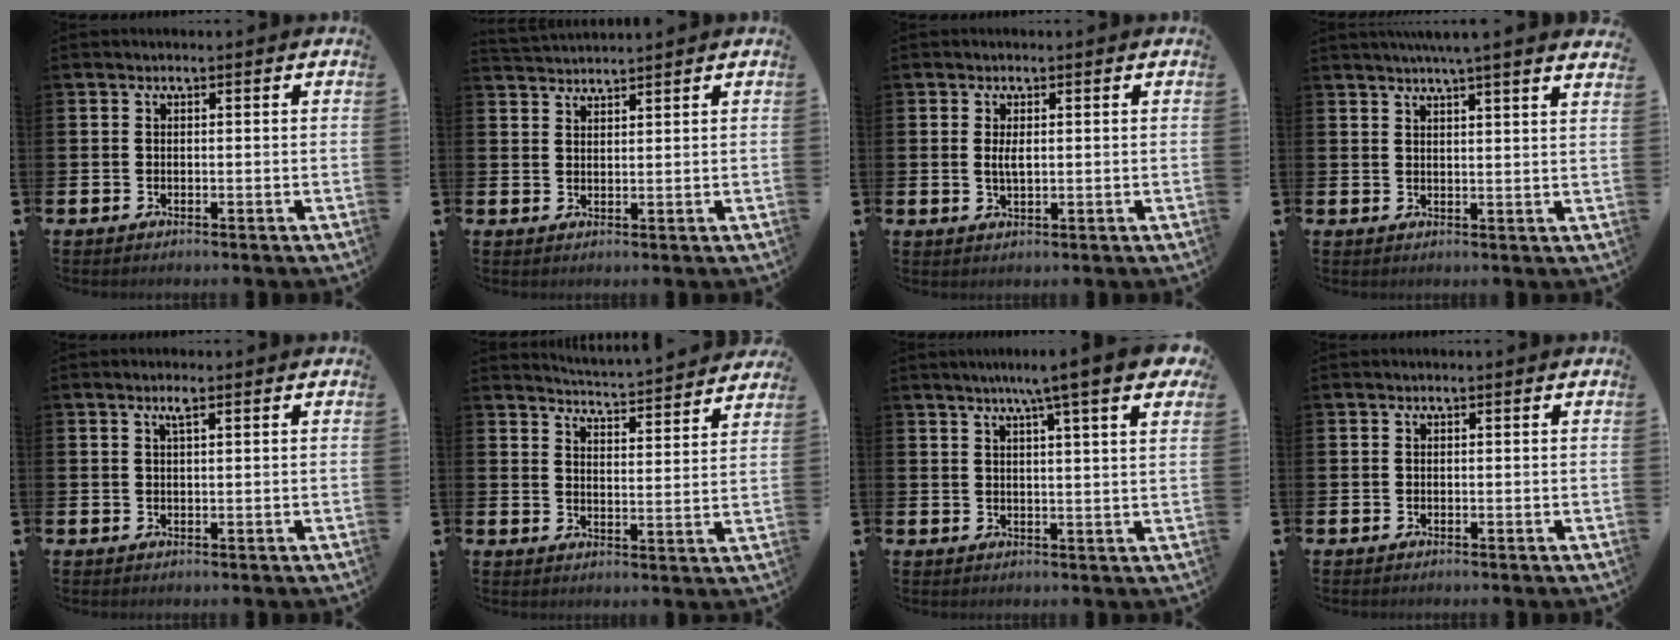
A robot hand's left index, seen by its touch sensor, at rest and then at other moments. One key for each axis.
{"total": 2.5, "fx": 2.4, "fy": 0.1, "fz": -0.1, "tx": -0.004, "ty": -0.011, "tz": 0.046}
{"total": 2.0, "fx": 0.4, "fy": 0.7, "fz": 1.8, "tx": -0.037, "ty": 0.003, "tz": 0.005}
{"total": 4.2, "fx": 4.0, "fy": -1.1, "fz": 1.1, "tx": -0.028, "ty": -0.016, "tz": 0.070}
{"total": 1.4, "fx": 1.0, "fy": 0.2, "fz": 1.0, "tx": -0.018, "ty": 0.001, "tz": 0.015}
{"total": 4.7, "fx": 4.7, "fy": -0.3, "fz": 0.4, "tx": -0.022, "ty": -0.040, "tz": 0.080}
{"total": 7.2, "fx": 5.6, "fy": 0.2, "fz": 4.5, "tx": -0.083, "ty": -0.016, "tz": 0.094}
{"total": 0.0}